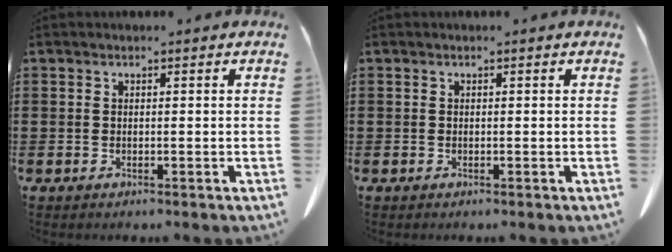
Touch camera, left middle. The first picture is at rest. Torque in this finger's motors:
{"motor_torque": [-0.06, 0.01, 0.00, 0.00]}